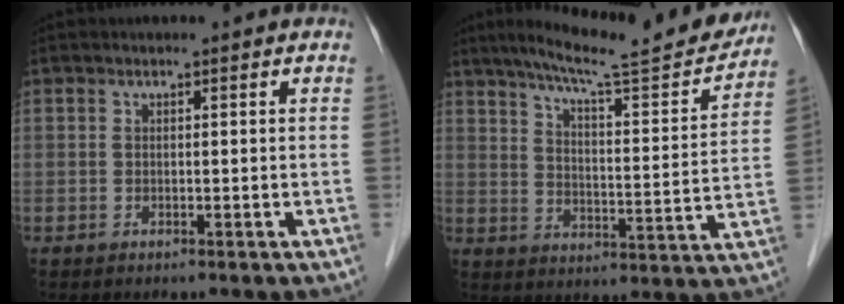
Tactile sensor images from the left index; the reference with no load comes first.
{"total": 19.0, "force": [16.8, 1.0, 8.7], "torque": [-0.131, -0.027, 0.231]}